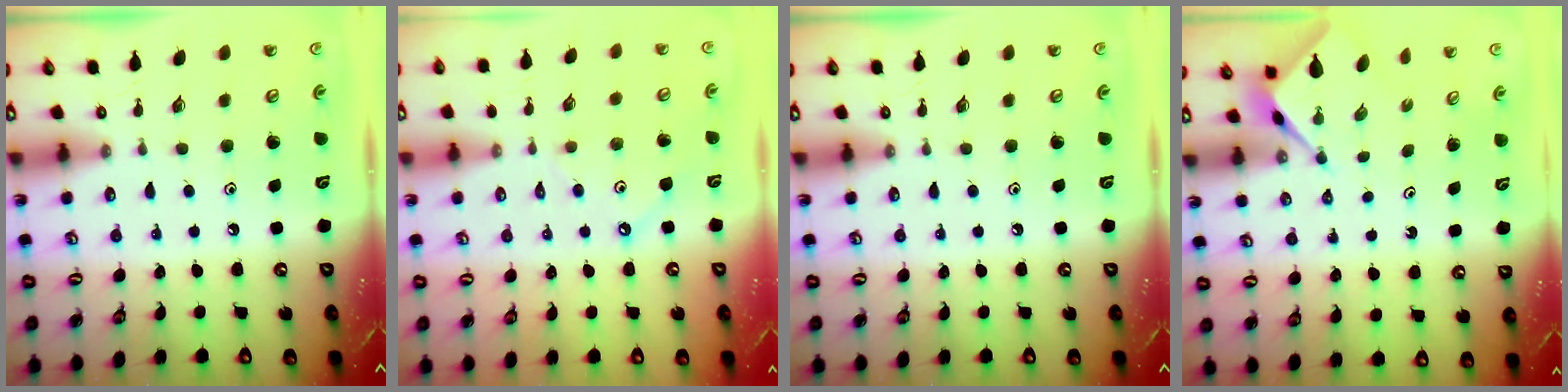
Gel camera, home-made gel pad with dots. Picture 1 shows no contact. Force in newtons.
{"total": 1.8, "press": 1.8, "slide": 0.0}
{"total": 0.0}
{"total": 2.6, "press": 2.6, "slide": 0.0}